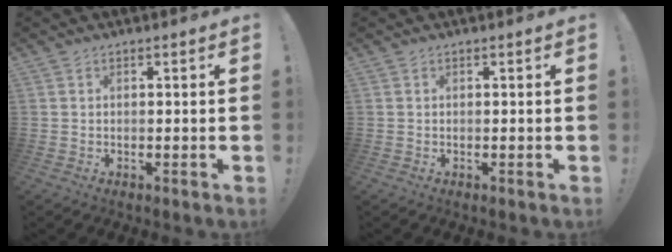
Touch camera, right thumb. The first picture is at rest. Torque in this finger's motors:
{"motor_torque": [0.00, 0.00, -0.01, 0.03, 0.02]}